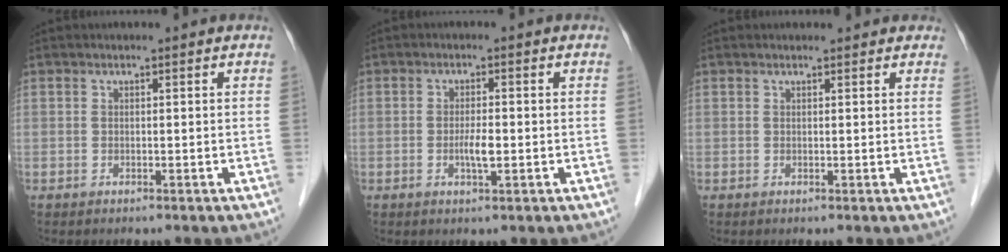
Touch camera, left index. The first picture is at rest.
{"total": 2.8, "force": [-0.7, 0.5, 2.6], "torque": [-0.053, -0.003, -0.011]}
{"total": 2.3, "force": [2.0, 0.9, 0.7], "torque": [-0.009, 0.010, 0.015]}